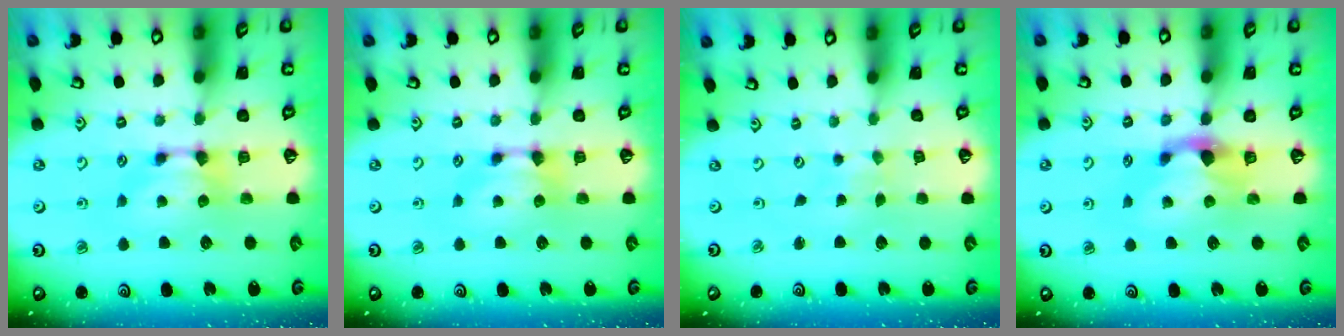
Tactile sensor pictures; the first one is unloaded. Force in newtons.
{"total": 0.0}
{"total": 5.1, "press": 5.1, "slide": 0.2}
{"total": 1.7, "press": 1.0, "slide": 1.4}